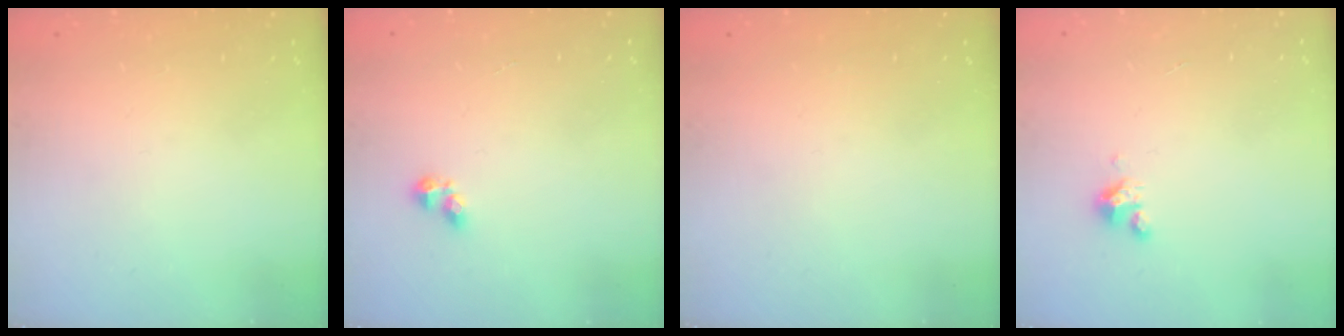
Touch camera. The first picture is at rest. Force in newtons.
{"total": 2.6, "press": 2.5, "slide": 0.5}
{"total": 0.0}
{"total": 2.5, "press": 2.5, "slide": 0.2}